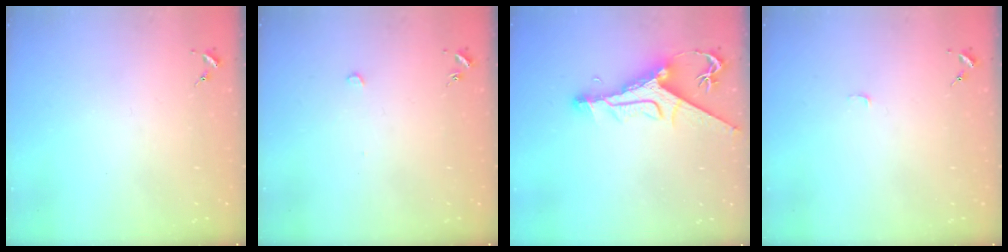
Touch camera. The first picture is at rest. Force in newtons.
{"total": 2.7, "press": 2.6, "slide": 0.3}
{"total": 12.0, "press": 11.9, "slide": 1.3}
{"total": 3.1, "press": 3.1, "slide": 0.3}